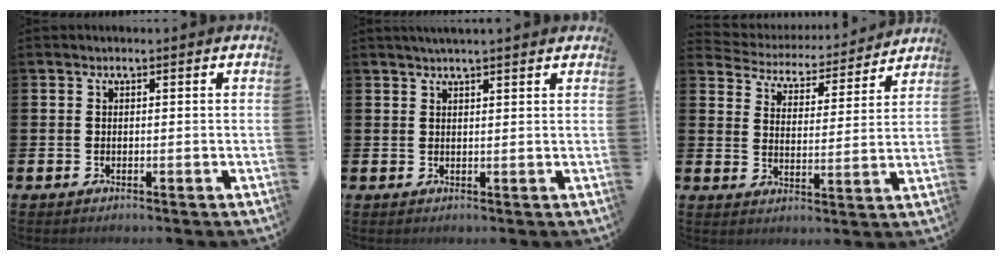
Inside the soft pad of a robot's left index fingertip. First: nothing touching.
{"total": 2.1, "force": [2.0, -0.2, 0.6], "torque": [-0.013, -0.004, 0.037]}
{"total": 4.6, "force": [4.4, 1.2, 0.2], "torque": [-0.029, -0.044, 0.069]}